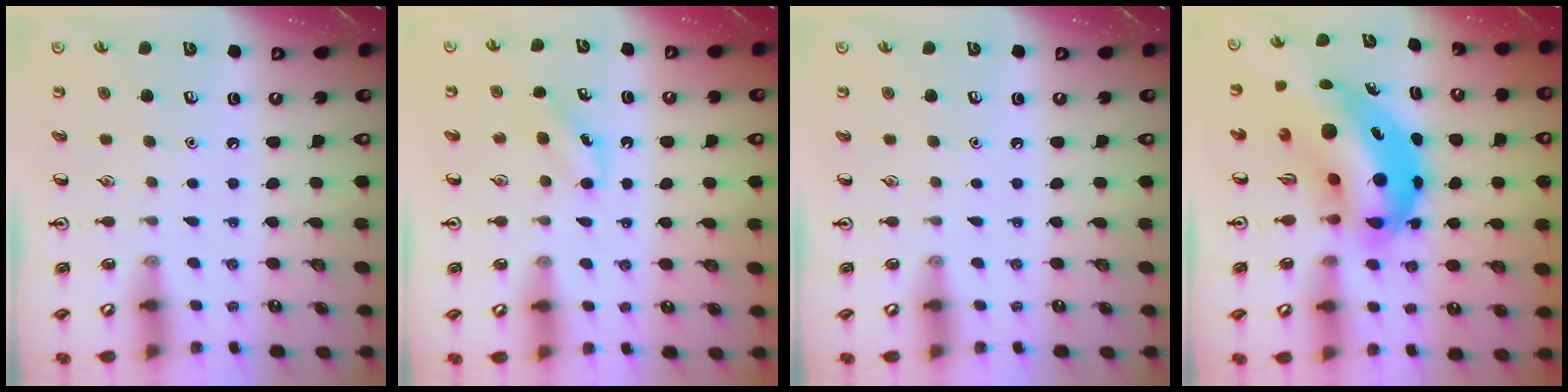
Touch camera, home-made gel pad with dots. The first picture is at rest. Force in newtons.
{"total": 3.7, "press": 3.4, "slide": 1.5}
{"total": 0.0}
{"total": 14.6, "press": 14.1, "slide": 4.1}